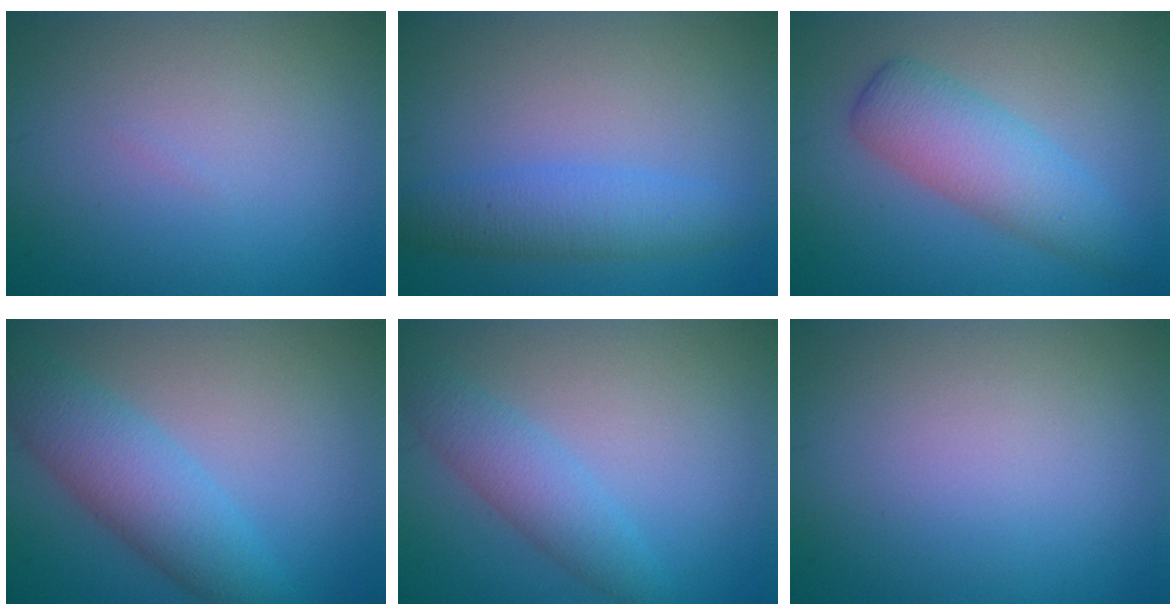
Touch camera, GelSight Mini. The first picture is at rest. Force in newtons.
{"total": 3.5, "press": 3.5, "slide": 0.2}
{"total": 5.0, "press": 5.0, "slide": 0.3}
{"total": 5.3, "press": 5.3, "slide": 0.2}
{"total": 2.4, "press": 2.4, "slide": 0.2}
{"total": 0.0}